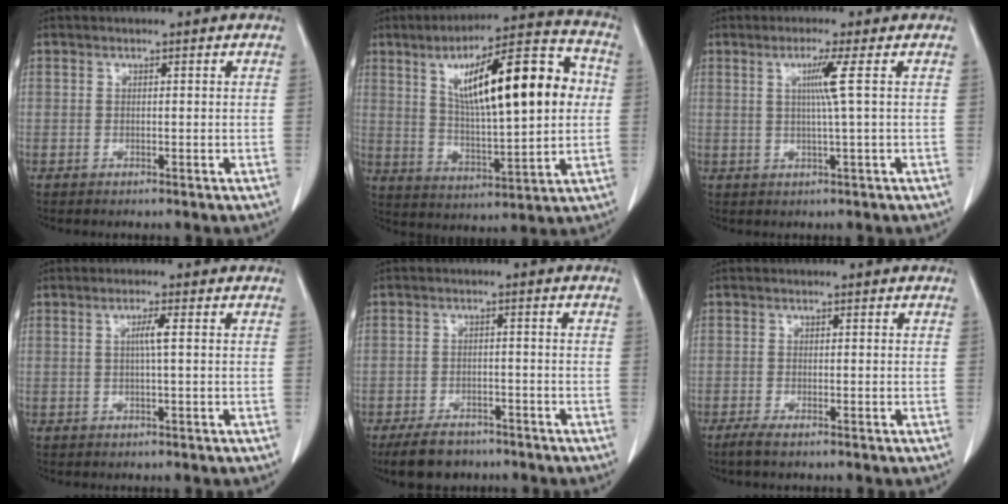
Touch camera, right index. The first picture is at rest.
{"total": 20.4, "force": [4.4, 4.4, 19.4], "torque": [-0.302, 0.030, 0.068]}
{"total": 3.9, "force": [0.8, -1.4, 3.5], "torque": [-0.070, -0.004, 0.017]}
{"total": 2.2, "force": [0.3, -0.3, 2.2], "torque": [-0.042, 0.001, 0.004]}
{"total": 6.3, "force": [-5.0, 2.9, 2.4], "torque": [-0.045, -0.003, -0.081]}
{"total": 1.9, "force": [-1.4, 0.0, 1.3], "torque": [-0.031, -0.006, -0.029]}